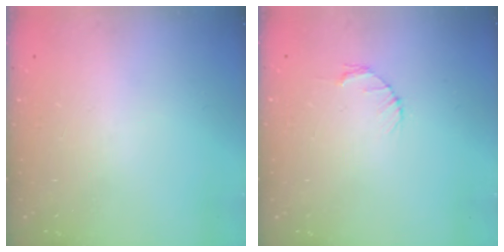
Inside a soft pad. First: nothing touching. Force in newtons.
{"total": 2.7, "press": 2.7, "slide": 0.4}